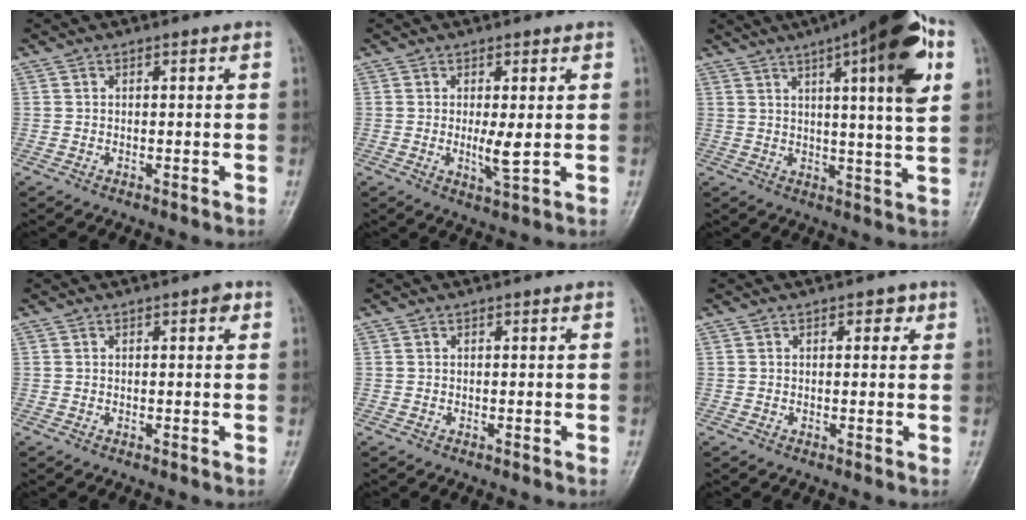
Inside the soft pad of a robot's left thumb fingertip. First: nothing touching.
{"total": 4.1, "force": [0.1, 1.1, 4.0], "torque": [-0.070, -0.012, 0.004]}
{"total": 19.0, "force": [8.0, 3.4, 16.9], "torque": [-0.226, -0.010, 0.106]}
{"total": 1.4, "force": [0.6, 0.6, 1.1], "torque": [-0.013, 0.001, 0.005]}
{"total": 0.0}
{"total": 2.2, "force": [1.0, 1.3, 1.5], "torque": [-0.004, 0.001, 0.008]}